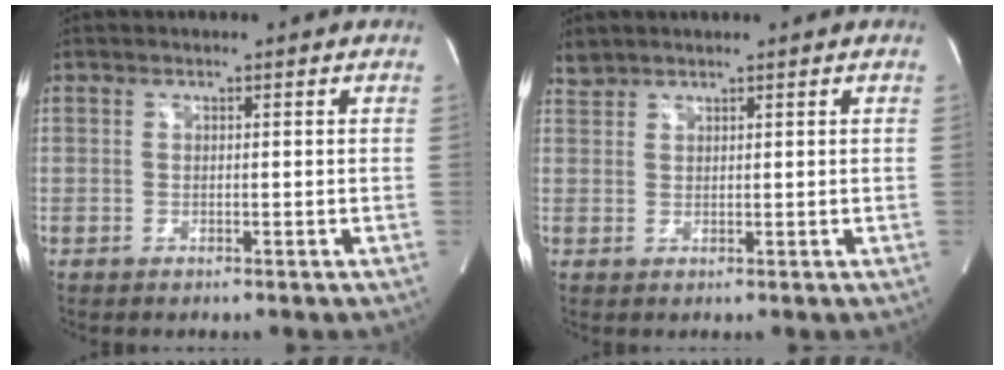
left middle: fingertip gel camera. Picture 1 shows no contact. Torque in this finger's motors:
{"motor_torque": [0.13, -0.12, 0.05, 0.01]}